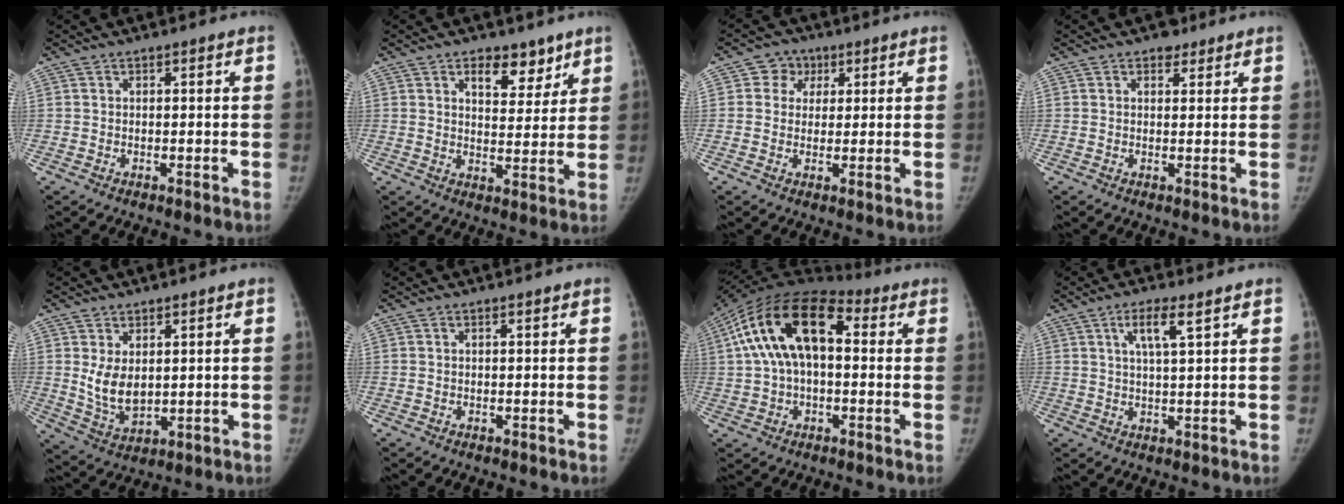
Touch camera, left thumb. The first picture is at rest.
{"total": 7.5, "force": [4.8, 4.2, 4.0], "torque": [-0.020, -0.029, 0.071]}
{"total": 4.6, "force": [1.6, 4.2, 1.1], "torque": [0.014, 0.002, 0.019]}
{"total": 2.6, "force": [1.7, 1.7, 0.8], "torque": [0.010, -0.008, 0.020]}
{"total": 6.8, "force": [1.6, 4.4, 4.9], "torque": [-0.072, -0.021, 0.045]}
{"total": 0.0}
{"total": 18.7, "force": [3.4, 10.5, 15.1], "torque": [-0.272, 0.043, 0.045]}
{"total": 5.2, "force": [2.6, 0.9, 4.4], "torque": [-0.081, -0.006, 0.049]}